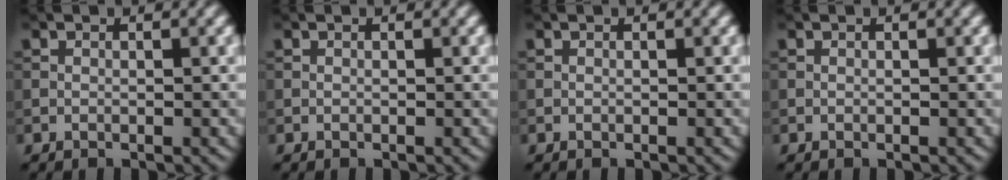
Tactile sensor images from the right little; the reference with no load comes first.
{"total": 0.0}
{"total": 0.0}
{"total": 0.0}